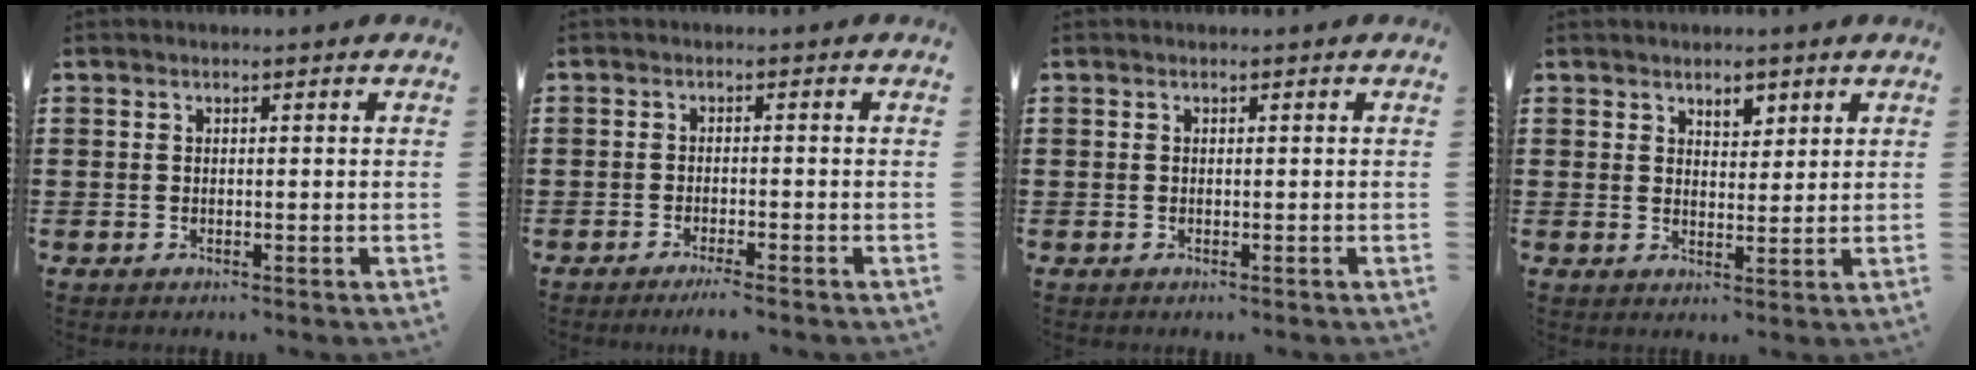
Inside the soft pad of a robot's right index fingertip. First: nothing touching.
{"total": 2.0, "force": [-1.8, -0.3, 1.0], "torque": [-0.017, -0.002, -0.032]}
{"total": 0.0}
{"total": 3.1, "force": [2.3, 1.6, 1.3], "torque": [-0.015, 0.001, 0.038]}